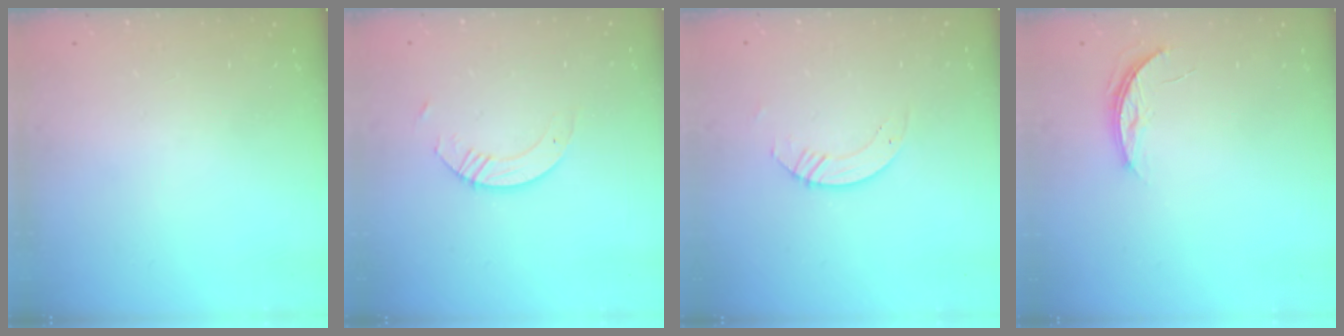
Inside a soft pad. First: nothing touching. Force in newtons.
{"total": 4.3, "press": 4.2, "slide": 0.3}
{"total": 3.8, "press": 3.8, "slide": 0.4}
{"total": 3.9, "press": 3.9, "slide": 0.4}